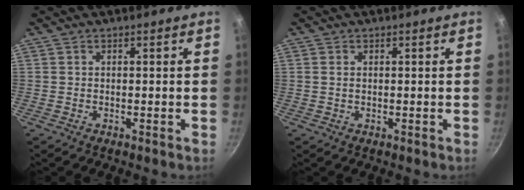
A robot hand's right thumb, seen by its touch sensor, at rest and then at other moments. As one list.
[{"total": 0.9, "force": [0.2, 0.5, 0.6], "torque": [-0.012, 0.001, 0.003]}]